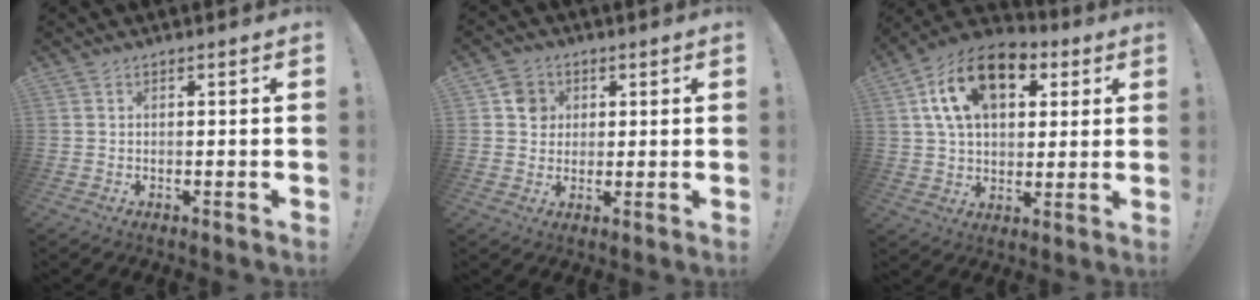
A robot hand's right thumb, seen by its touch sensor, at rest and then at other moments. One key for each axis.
{"total": 6.0, "fx": 1.6, "fy": 5.6, "fz": 1.6, "tx": -0.012, "ty": -0.001, "tz": 0.030}
{"total": 18.1, "fx": 7.7, "fy": 11.2, "fz": 11.9, "tx": -0.189, "ty": -0.024, "tz": 0.139}